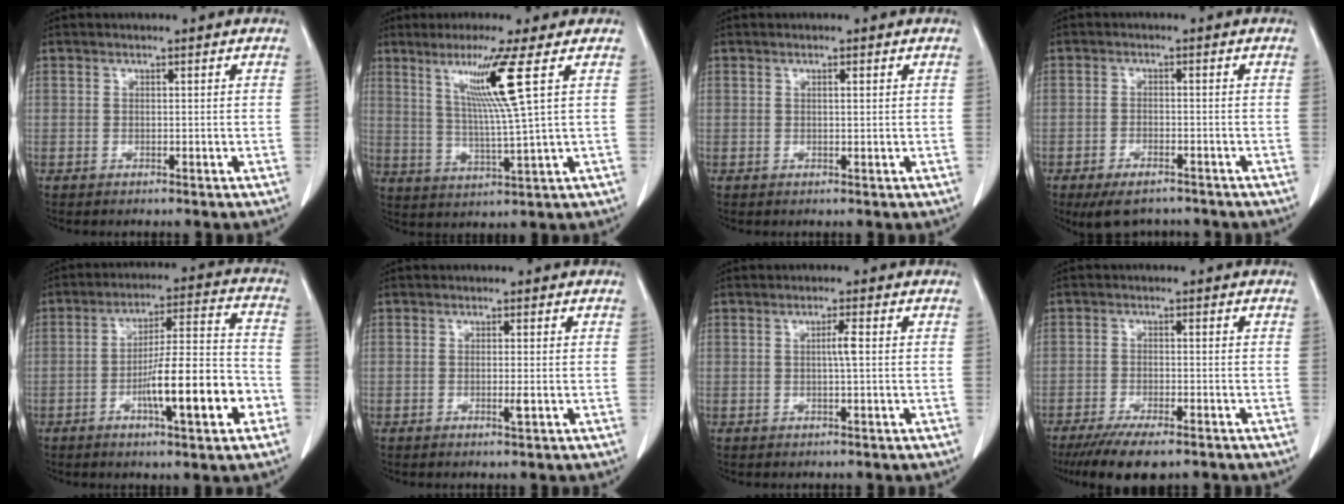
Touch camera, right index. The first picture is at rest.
{"total": 9.3, "force": [3.8, -2.4, 8.1], "torque": [-0.150, -0.012, 0.078]}
{"total": 0.8, "force": [0.3, 0.1, 0.7], "torque": [-0.014, 0.001, 0.006]}
{"total": 4.1, "force": [-3.0, 2.2, 1.7], "torque": [-0.026, 0.004, -0.036]}
{"total": 13.9, "force": [-5.0, 1.7, 12.9], "torque": [-0.205, 0.012, -0.075]}
{"total": 1.4, "force": [-0.4, 0.0, 1.3], "torque": [-0.022, -0.004, -0.006]}
{"total": 1.9, "force": [0.1, -0.2, 1.9], "torque": [-0.033, 0.002, 0.001]}
{"total": 8.3, "force": [-6.2, 2.4, 5.0], "torque": [-0.077, -0.014, -0.098]}